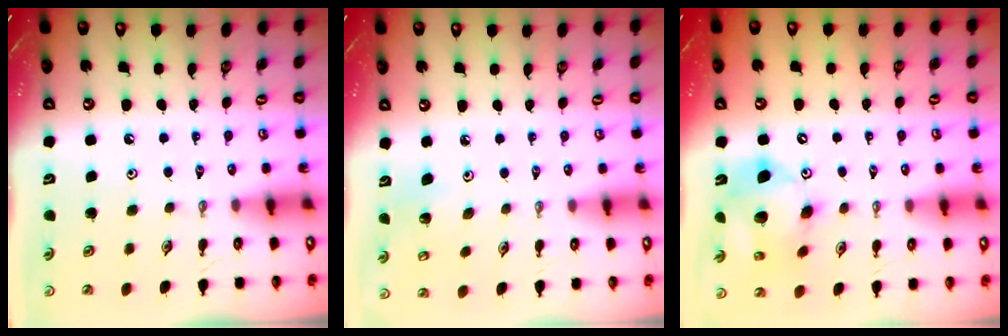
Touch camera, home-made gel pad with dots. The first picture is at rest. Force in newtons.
{"total": 3.3, "press": 3.3, "slide": 0.5}
{"total": 13.9, "press": 13.7, "slide": 2.4}